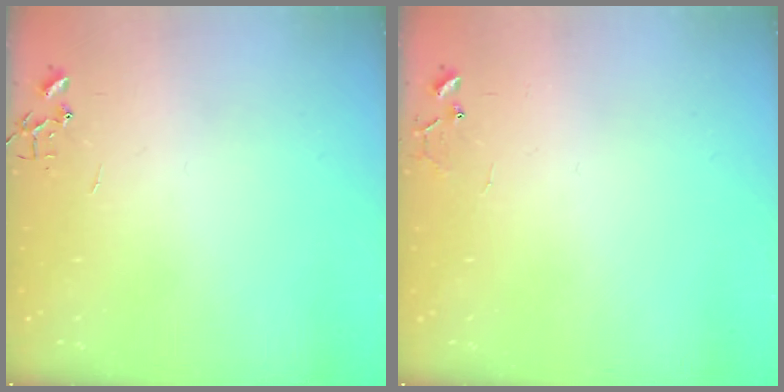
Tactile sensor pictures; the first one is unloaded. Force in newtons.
{"total": 6.6, "press": 6.6, "slide": 0.5}